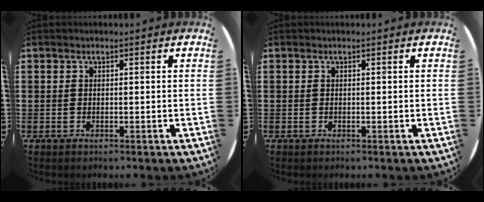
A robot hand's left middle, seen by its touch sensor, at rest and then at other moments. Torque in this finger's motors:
{"motor_torque": [-0.12, 0.02, 0.02, 0.01]}